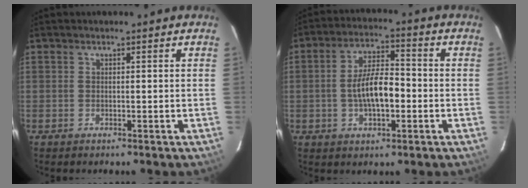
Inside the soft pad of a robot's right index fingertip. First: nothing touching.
{"total": 8.9, "force": [-1.7, 3.5, 8.0], "torque": [-0.150, 0.008, -0.025]}